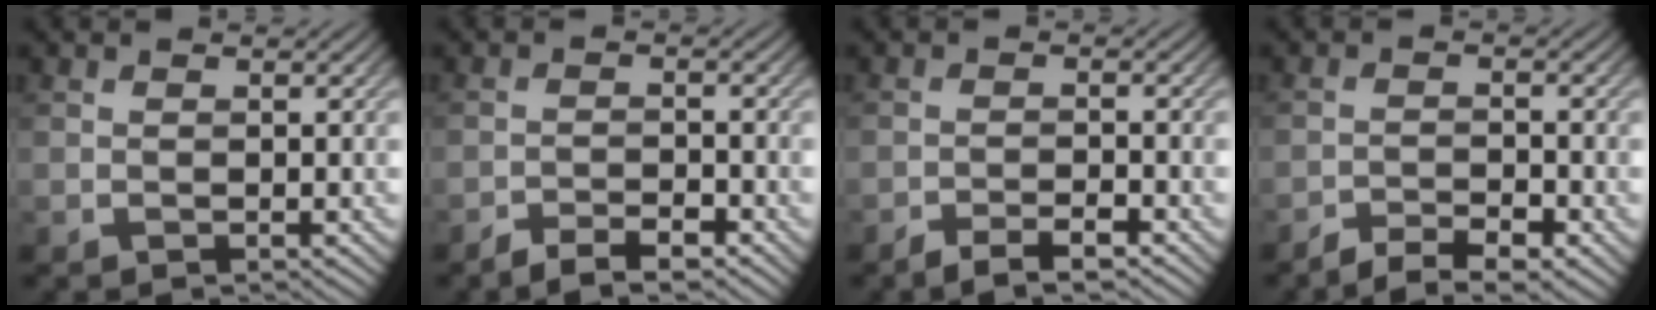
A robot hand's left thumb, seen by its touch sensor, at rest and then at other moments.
{"total": 3.6, "force": [-3.0, 0.8, 1.8], "torque": [-0.033, 0.003, -0.055]}
{"total": 3.4, "force": [-2.7, 0.6, 1.9], "torque": [-0.032, 0.005, -0.049]}
{"total": 4.3, "force": [-3.4, 1.0, 2.4], "torque": [-0.044, -0.001, -0.058]}